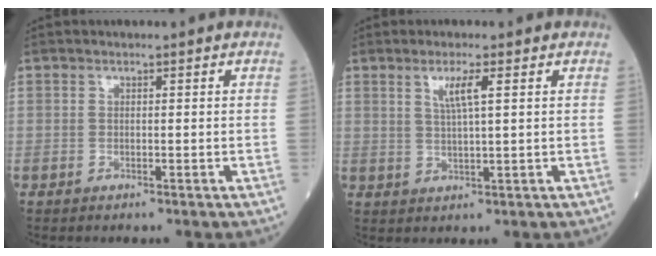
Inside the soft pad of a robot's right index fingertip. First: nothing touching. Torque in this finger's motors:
{"motor_torque": [0.11, 0.07, 0.07, 0.03]}